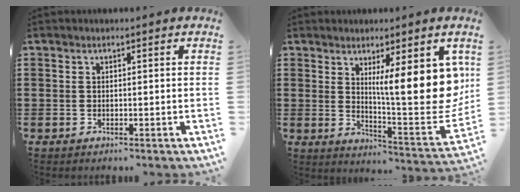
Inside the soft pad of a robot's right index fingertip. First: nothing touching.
{"total": 12.6, "force": [4.6, 3.0, 11.3], "torque": [-0.148, -0.038, 0.074]}